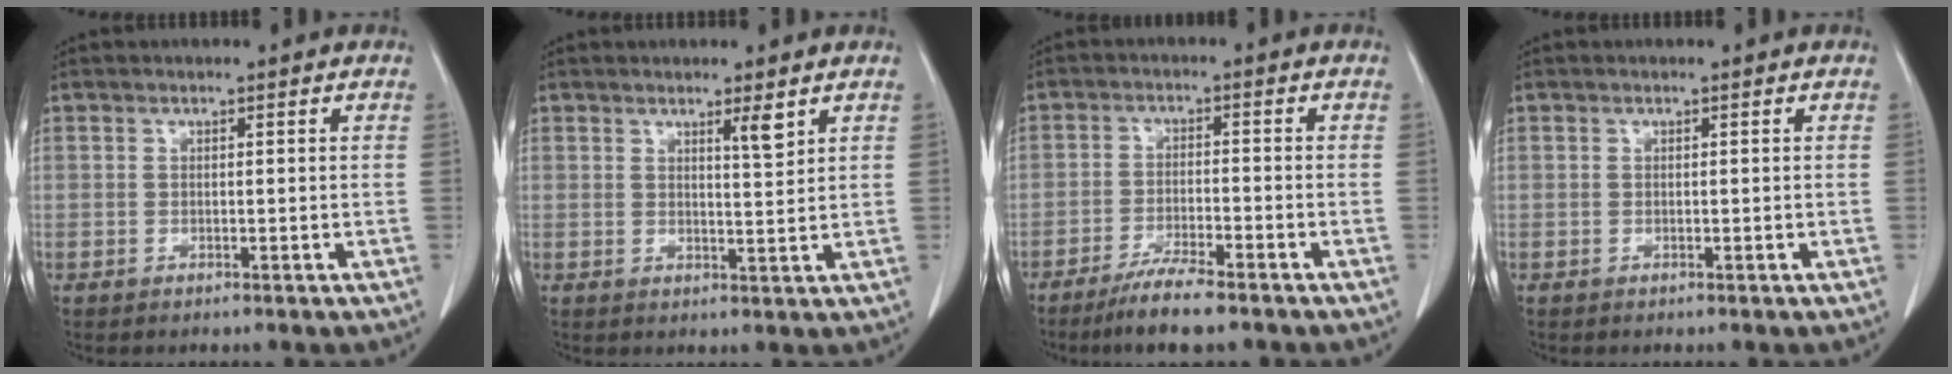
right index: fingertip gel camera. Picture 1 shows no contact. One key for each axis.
{"total": 2.7, "fx": 1.8, "fy": 0.1, "fz": 2.1, "tx": -0.036, "ty": -0.006, "tz": 0.029}
{"total": 6.7, "fx": -5.2, "fy": 0.4, "fz": 4.2, "tx": -0.076, "ty": -0.016, "tz": -0.091}
{"total": 0.0}